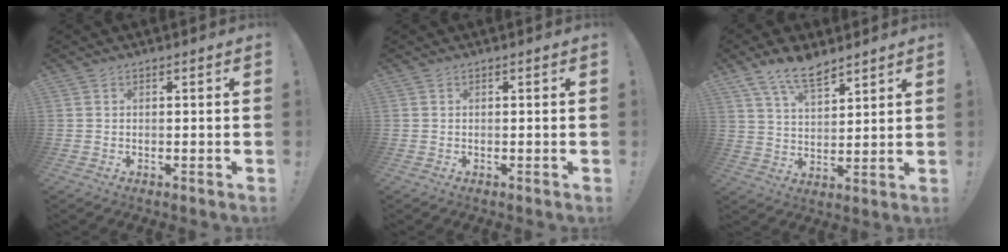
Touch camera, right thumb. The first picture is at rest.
{"total": 0.0}
{"total": 10.4, "force": [7.8, 4.2, 5.5], "torque": [-0.099, -0.039, 0.146]}